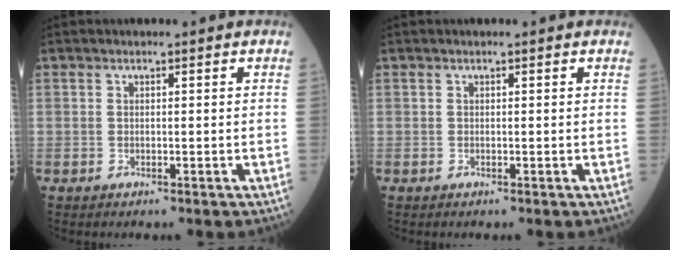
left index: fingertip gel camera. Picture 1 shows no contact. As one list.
[{"total": 0.0}]